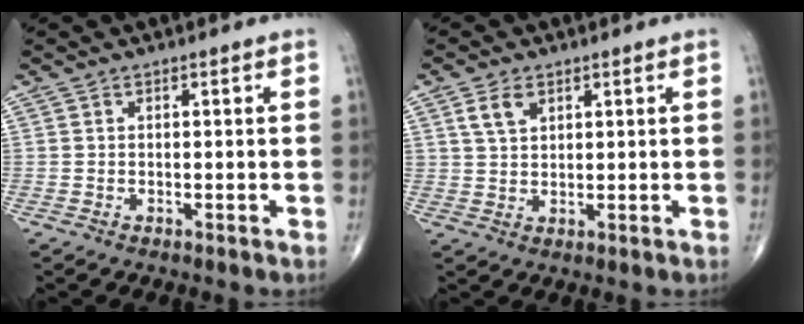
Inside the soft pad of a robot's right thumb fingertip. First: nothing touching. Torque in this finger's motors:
{"motor_torque": [0.84, 0.70, 0.47, 0.27, 0.01]}